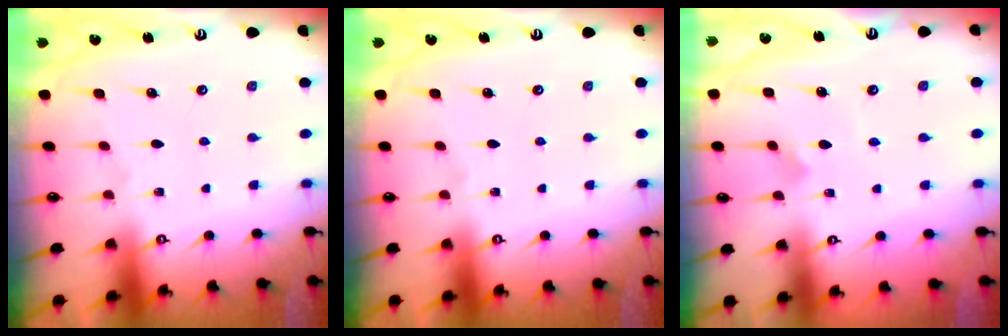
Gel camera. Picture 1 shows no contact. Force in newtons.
{"total": 0.0}
{"total": 3.3, "press": 3.3, "slide": 0.2}